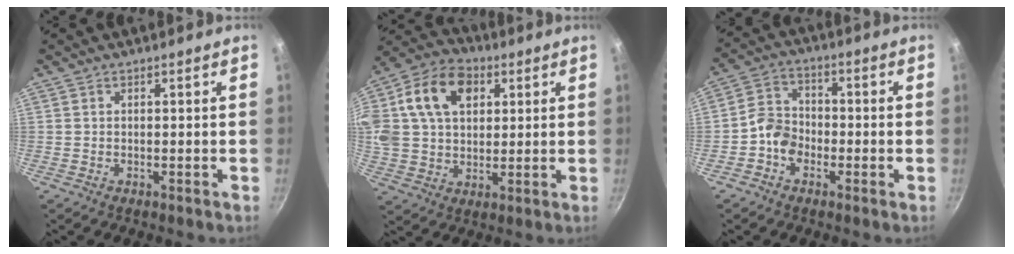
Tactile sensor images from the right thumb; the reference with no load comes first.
{"total": 22.3, "force": [6.8, 15.8, 14.1], "torque": [-0.285, 0.027, 0.111]}
{"total": 6.1, "force": [-2.3, 4.8, 3.0], "torque": [-0.031, 0.027, -0.056]}